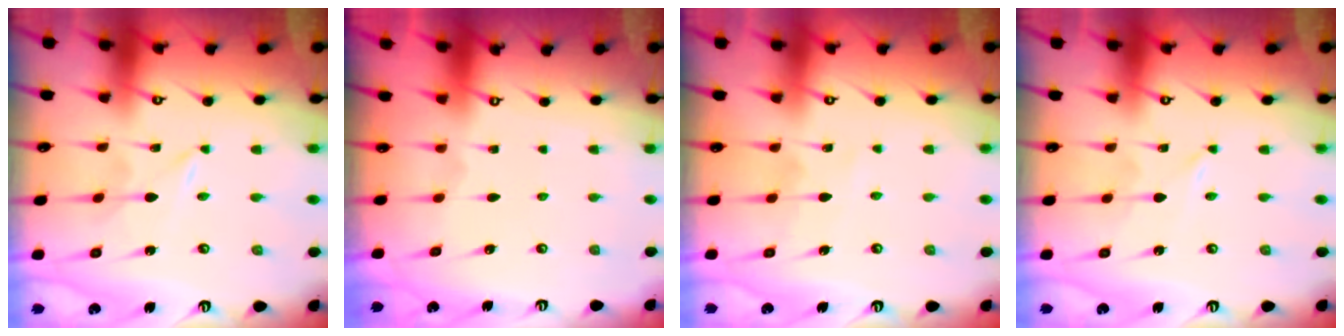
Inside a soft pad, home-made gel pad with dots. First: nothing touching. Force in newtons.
{"total": 0.0}
{"total": 4.4, "press": 4.4, "slide": 0.4}
{"total": 0.0}